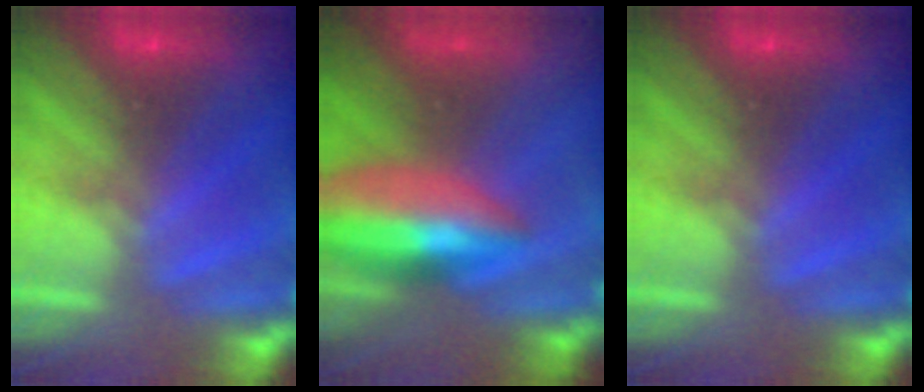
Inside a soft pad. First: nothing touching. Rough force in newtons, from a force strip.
{"total": 7.3}
{"total": 0.0}